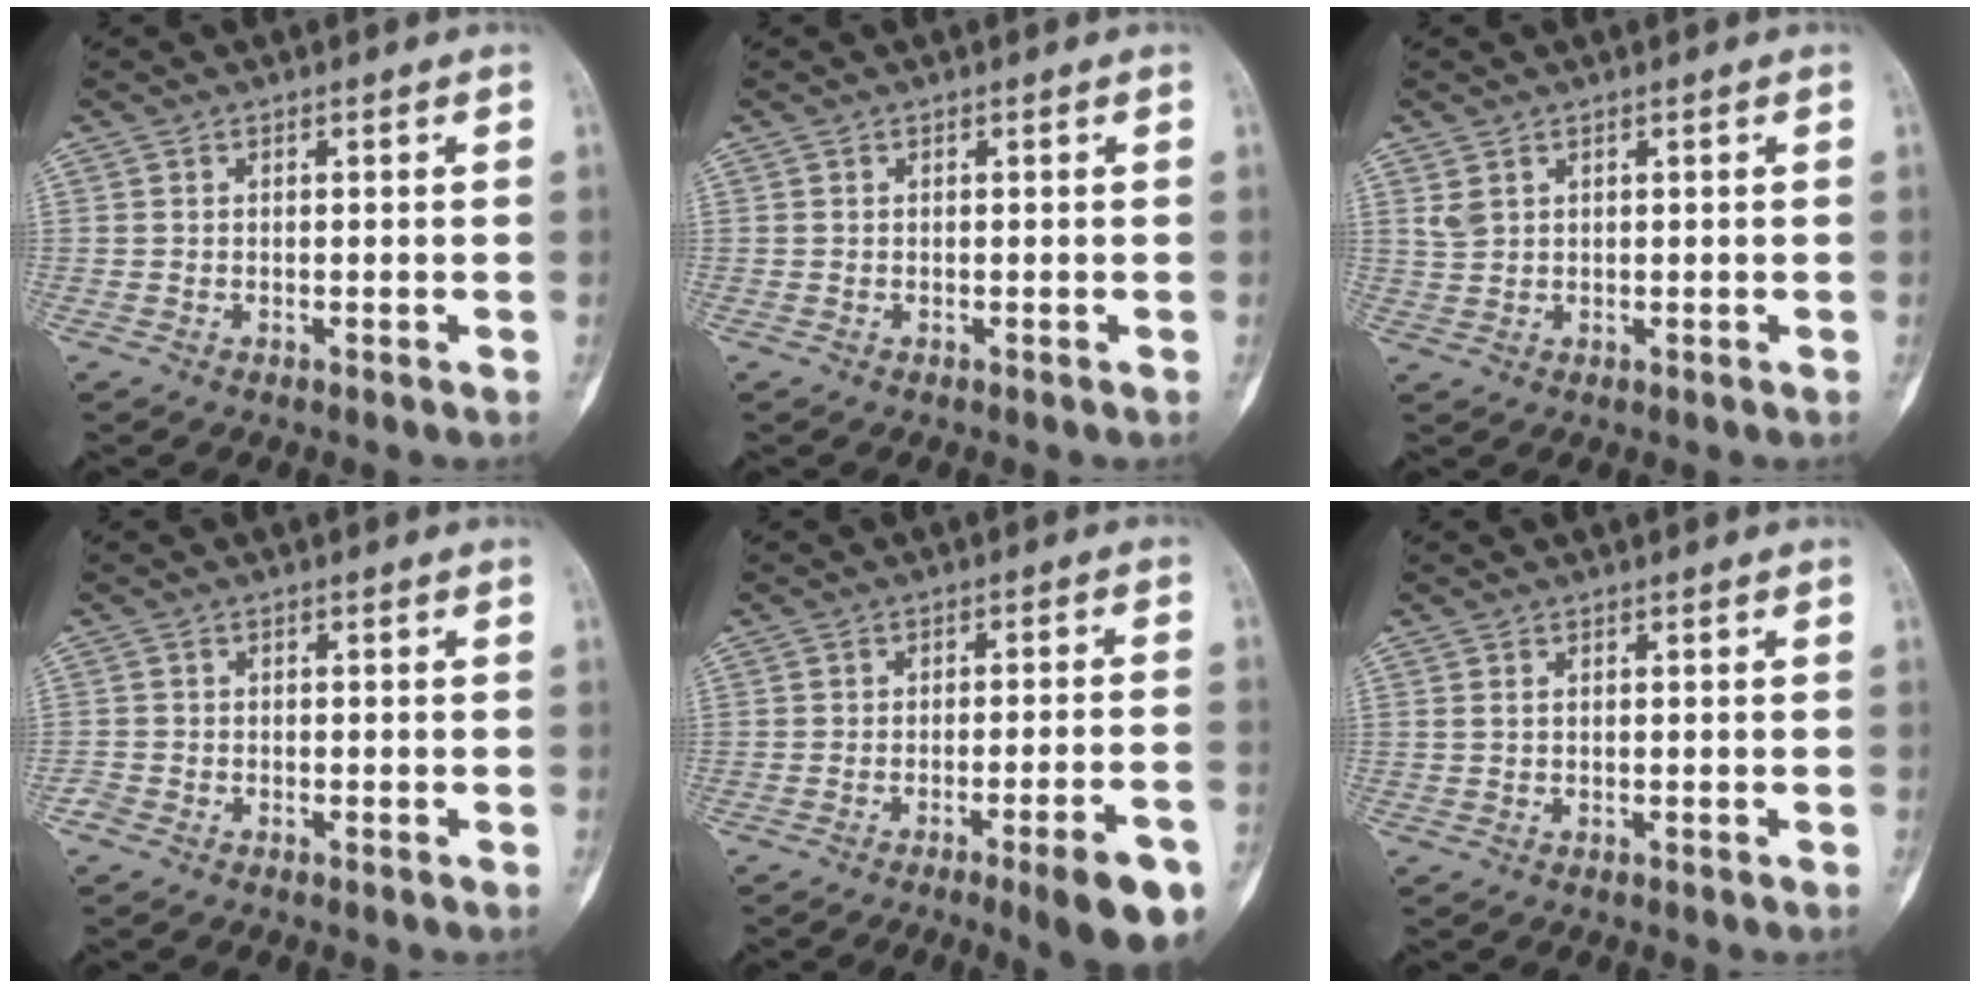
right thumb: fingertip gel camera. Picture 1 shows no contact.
{"total": 0.0}
{"total": 1.9, "force": [0.9, 1.2, 1.2], "torque": [-0.025, 0.005, 0.026]}
{"total": 1.4, "force": [-1.2, 0.7, 0.2], "torque": [-0.003, 0.000, -0.029]}
{"total": 10.6, "force": [-5.8, 1.3, 8.8], "torque": [-0.111, 0.018, -0.075]}
{"total": 0.6, "force": [0.1, 0.2, 0.5], "torque": [-0.018, 0.004, 0.004]}